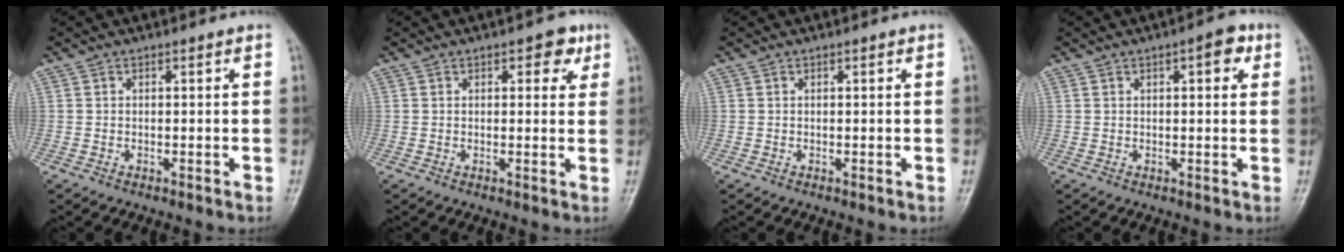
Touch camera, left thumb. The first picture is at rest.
{"total": 4.4, "force": [2.0, 2.3, 3.1], "torque": [-0.015, -0.003, 0.016]}
{"total": 0.5, "force": [0.2, 0.1, 0.5], "torque": [-0.008, 0.000, 0.002]}
{"total": 4.5, "force": [1.8, 1.7, 3.7], "torque": [-0.036, 0.001, 0.017]}